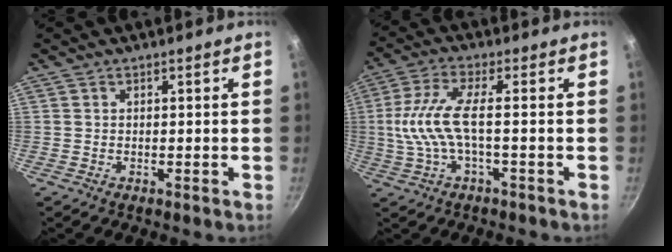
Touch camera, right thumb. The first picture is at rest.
{"total": 9.0, "force": [-1.0, 2.5, 8.6], "torque": [-0.198, 0.013, -0.022]}